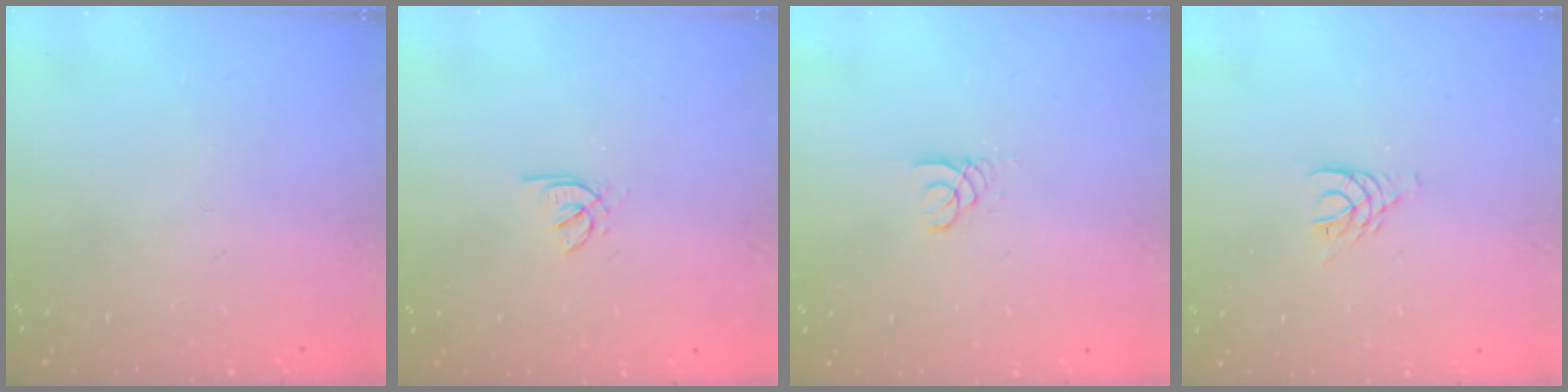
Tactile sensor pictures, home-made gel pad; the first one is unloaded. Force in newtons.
{"total": 1.8, "press": 1.8, "slide": 0.5}
{"total": 1.8, "press": 1.8, "slide": 0.2}
{"total": 4.4, "press": 4.4, "slide": 0.6}